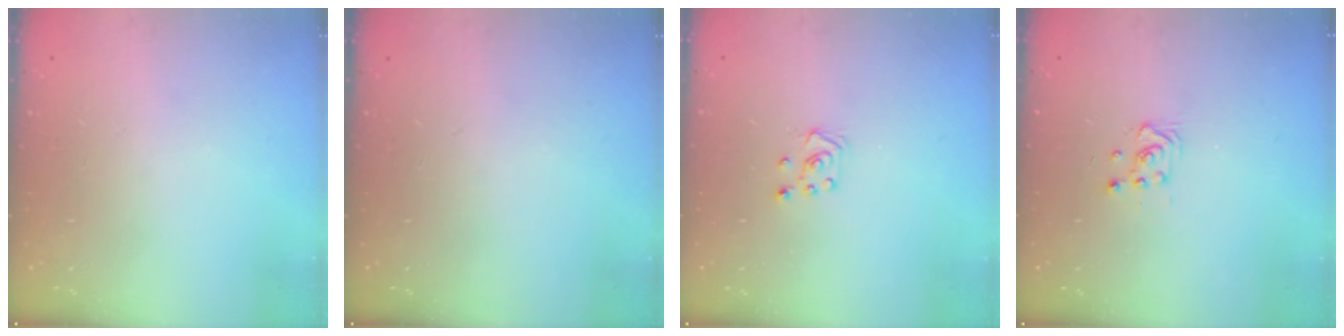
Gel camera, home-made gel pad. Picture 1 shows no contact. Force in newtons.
{"total": 0.0}
{"total": 3.2, "press": 3.2, "slide": 0.4}
{"total": 3.8, "press": 3.7, "slide": 0.6}